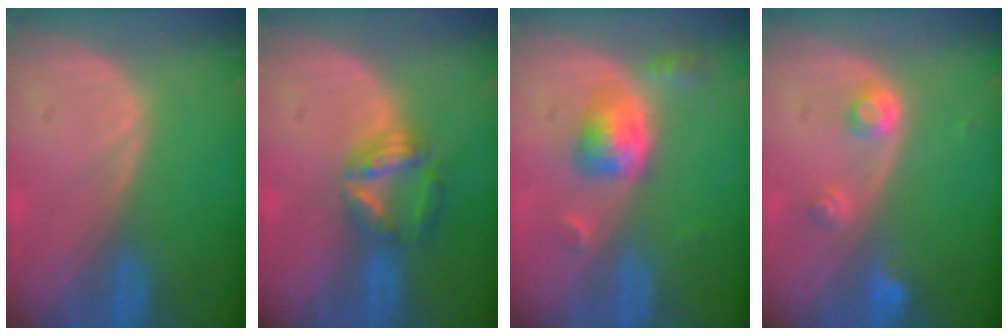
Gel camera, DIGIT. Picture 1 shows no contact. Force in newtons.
{"total": 5.7, "press": 5.4, "slide": 2.0}
{"total": 5.2, "press": 4.8, "slide": 2.0}
{"total": 2.9, "press": 2.9, "slide": 0.5}